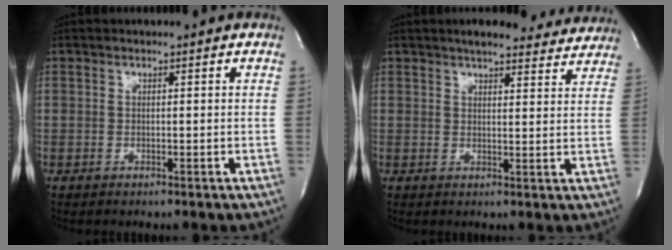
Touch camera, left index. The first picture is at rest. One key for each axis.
{"total": 14.0, "fx": 12.8, "fy": 3.0, "fz": 4.9, "tx": -0.046, "ty": 0.011, "tz": 0.148}